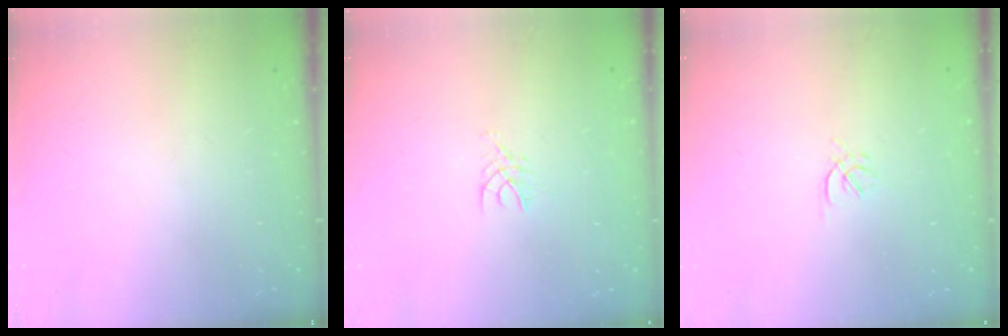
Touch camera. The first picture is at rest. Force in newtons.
{"total": 2.5, "press": 2.5, "slide": 0.2}
{"total": 1.7, "press": 1.6, "slide": 0.6}